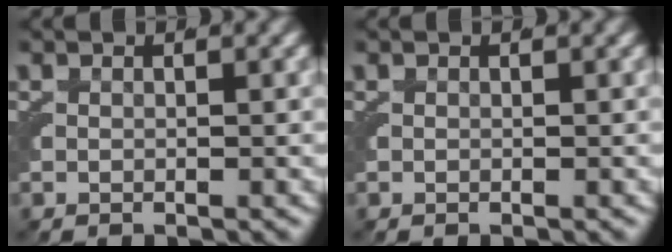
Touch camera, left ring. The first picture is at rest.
{"total": 0.0}